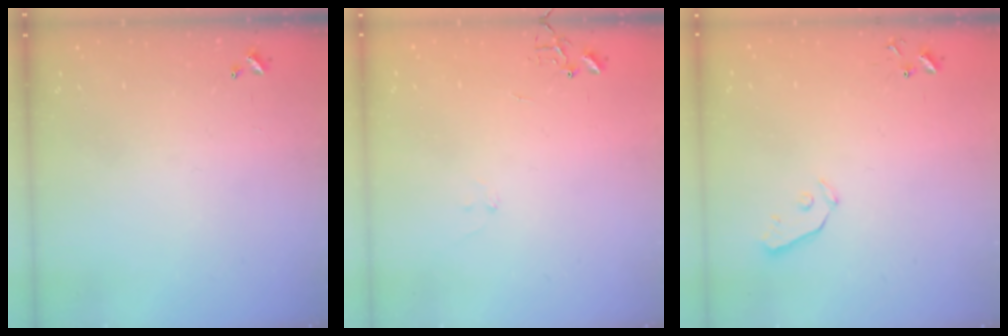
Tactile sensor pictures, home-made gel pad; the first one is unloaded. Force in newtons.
{"total": 7.0, "press": 7.0, "slide": 0.7}
{"total": 3.2, "press": 3.2, "slide": 0.4}